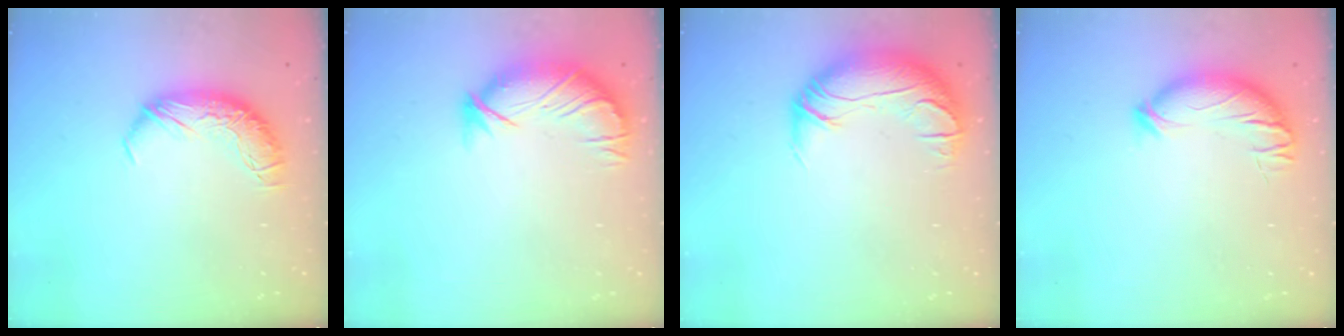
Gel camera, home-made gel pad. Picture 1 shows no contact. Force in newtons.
{"total": 4.0, "press": 3.5, "slide": 1.9}
{"total": 3.7, "press": 1.7, "slide": 3.3}
{"total": 3.0, "press": 2.6, "slide": 1.5}